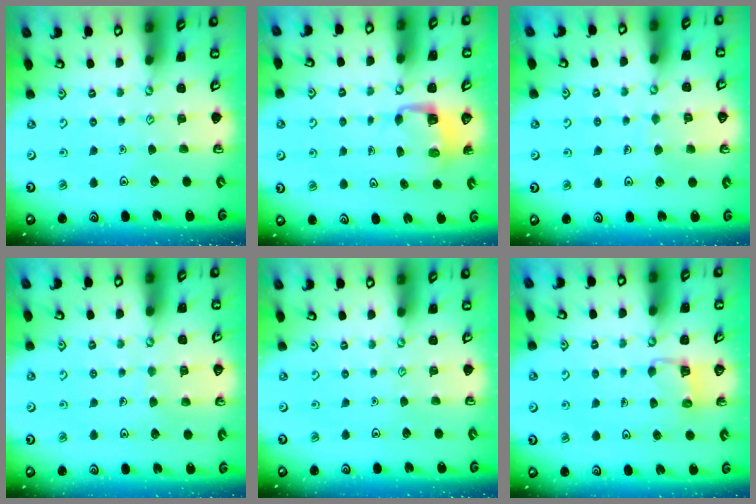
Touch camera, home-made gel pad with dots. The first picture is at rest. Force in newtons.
{"total": 3.8, "press": 3.8, "slide": 0.2}
{"total": 5.4, "press": 5.4, "slide": 0.5}
{"total": 4.7, "press": 4.7, "slide": 0.3}
{"total": 0.0}
{"total": 3.3, "press": 3.3, "slide": 0.3}